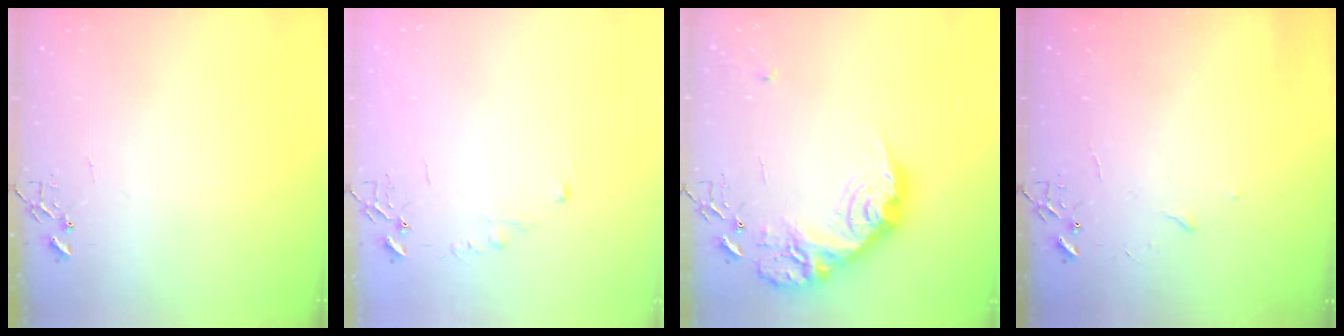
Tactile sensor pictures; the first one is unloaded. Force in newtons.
{"total": 4.6, "press": 4.6, "slide": 0.6}
{"total": 24.1, "press": 24.1, "slide": 1.4}
{"total": 3.6, "press": 3.5, "slide": 0.5}